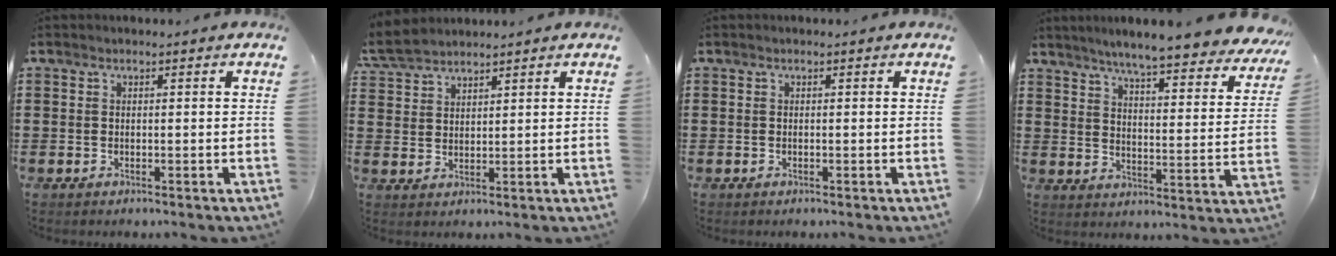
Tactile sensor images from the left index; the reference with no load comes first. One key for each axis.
{"total": 4.3, "fx": 3.9, "fy": 1.2, "fz": 1.2, "tx": -0.039, "ty": -0.004, "tz": 0.075}
{"total": 0.0}
{"total": 6.2, "fx": 5.6, "fy": -0.4, "fz": 2.6, "tx": -0.067, "ty": -0.044, "tz": 0.091}